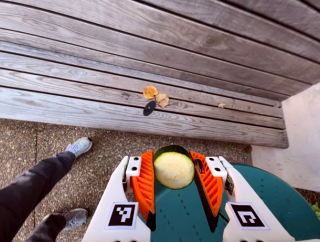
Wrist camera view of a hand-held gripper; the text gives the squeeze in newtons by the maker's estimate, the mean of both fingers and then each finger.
{"total": 9.9, "left": 9.5, "right": 10.3}